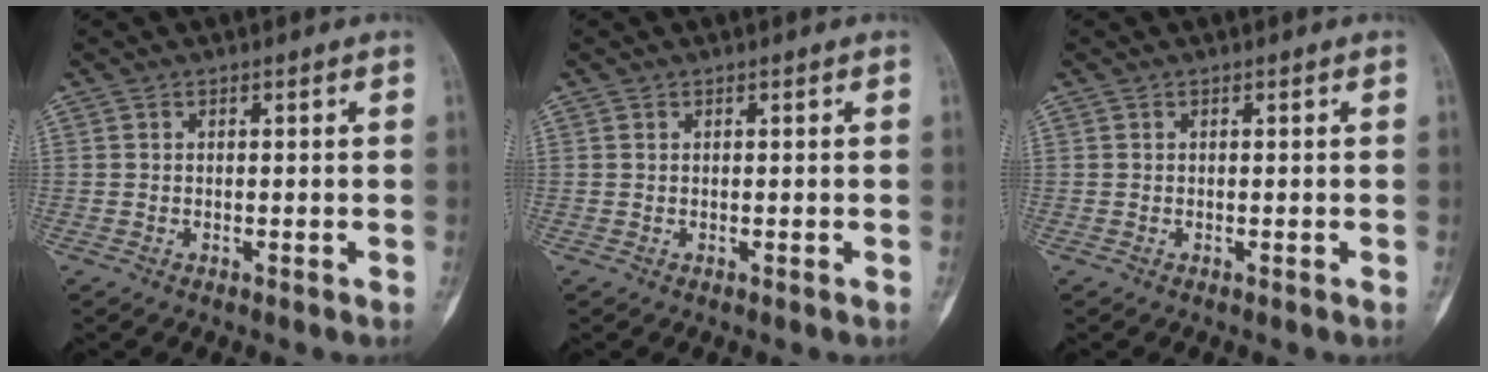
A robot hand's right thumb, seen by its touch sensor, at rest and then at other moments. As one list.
[{"total": 0.0}, {"total": 0.0}]